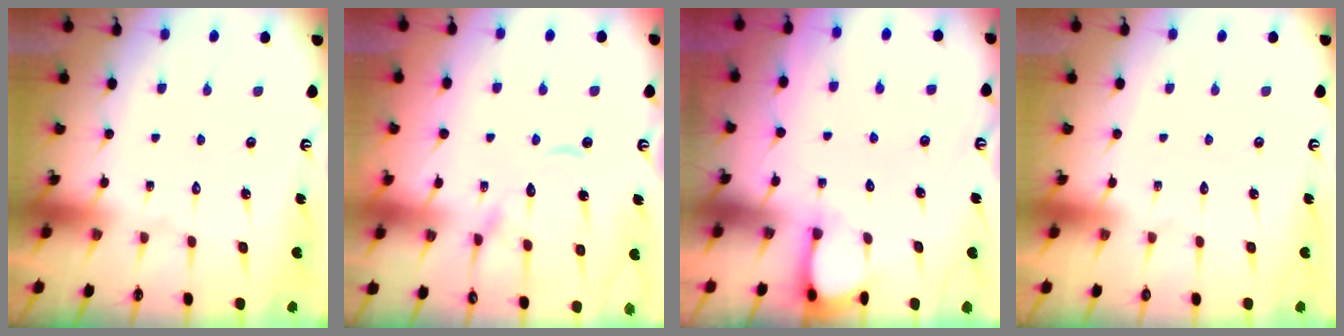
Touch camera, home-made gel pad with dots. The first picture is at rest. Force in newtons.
{"total": 11.9, "press": 11.8, "slide": 1.1}
{"total": 2.1, "press": 2.1, "slide": 0.3}
{"total": 0.0}